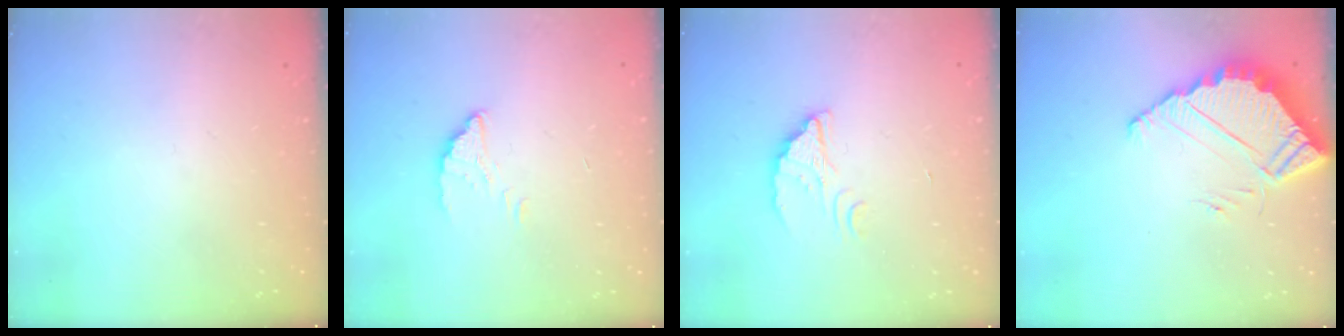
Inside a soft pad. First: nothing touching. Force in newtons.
{"total": 2.1, "press": 2.1, "slide": 0.2}
{"total": 2.5, "press": 2.5, "slide": 0.1}
{"total": 5.7, "press": 5.7, "slide": 0.4}